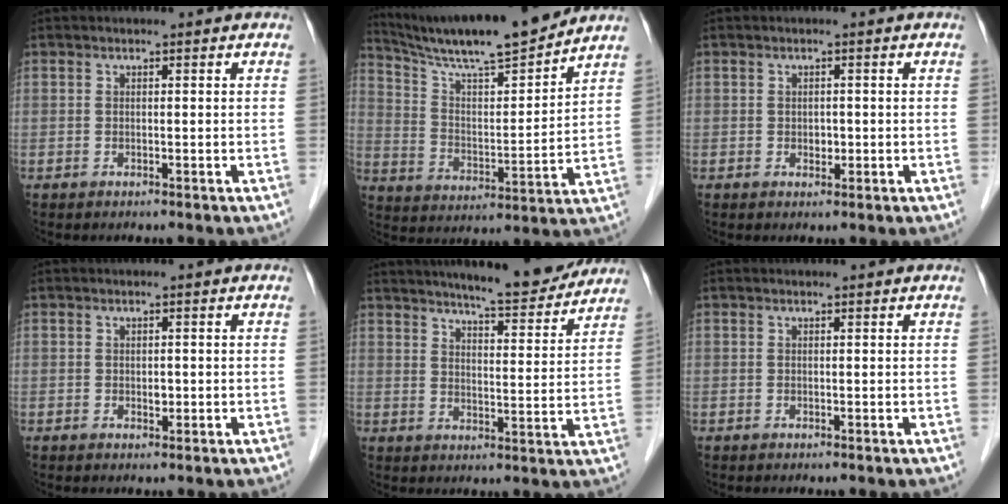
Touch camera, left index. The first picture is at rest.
{"total": 16.5, "force": [15.0, 0.1, 6.9], "torque": [-0.127, 0.000, 0.253]}
{"total": 1.2, "force": [-0.1, 0.9, 0.8], "torque": [-0.013, 0.001, 0.000]}
{"total": 0.9, "force": [0.0, 0.7, 0.7], "torque": [-0.010, 0.000, 0.000]}
{"total": 12.8, "force": [11.6, 1.1, 5.2], "torque": [-0.073, -0.006, 0.155]}
{"total": 0.7, "force": [0.7, 0.0, 0.2], "torque": [-0.008, 0.006, 0.010]}